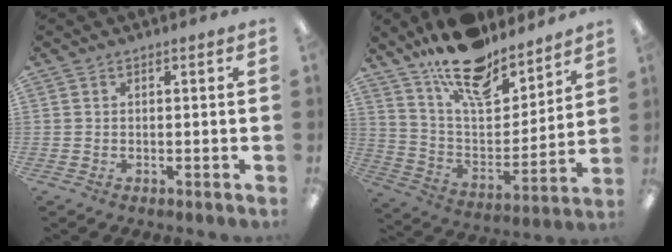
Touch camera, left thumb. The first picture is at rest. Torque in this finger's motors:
{"motor_torque": [0.45, 0.45, 1.41, -1.35, 0.45]}